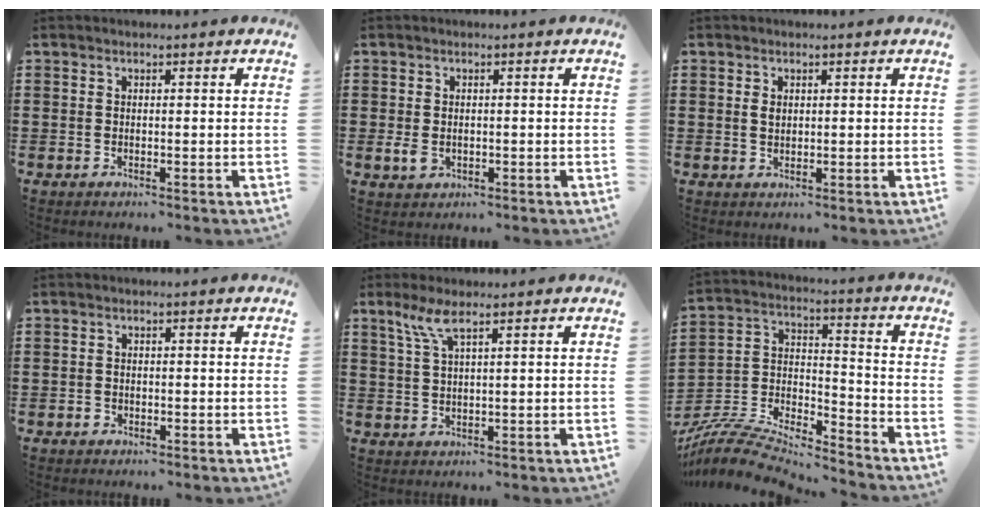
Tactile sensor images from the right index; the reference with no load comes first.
{"total": 1.9, "force": [-0.3, 1.4, 1.3], "torque": [-0.034, -0.001, -0.008]}
{"total": 1.3, "force": [0.4, 0.9, 0.8], "torque": [-0.019, 0.005, 0.007]}
{"total": 0.9, "force": [-0.5, 0.7, 0.2], "torque": [-0.005, 0.003, -0.013]}
{"total": 4.1, "force": [2.5, 0.7, 3.2], "torque": [-0.071, 0.003, 0.044]}
{"total": 8.5, "force": [-7.9, 1.7, 2.5], "torque": [-0.058, 0.005, -0.161]}